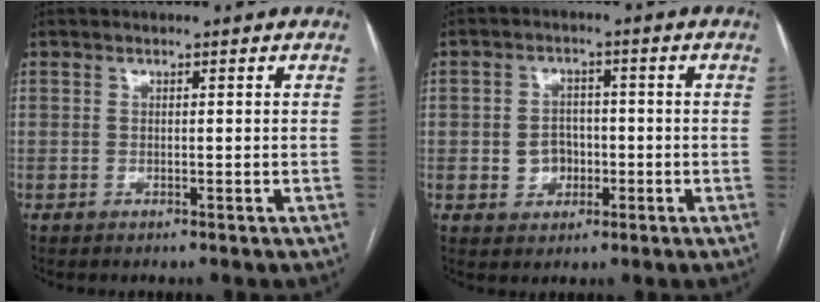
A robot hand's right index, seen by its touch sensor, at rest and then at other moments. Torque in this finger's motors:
{"motor_torque": [0.23, 0.03, 0.06, 0.01]}